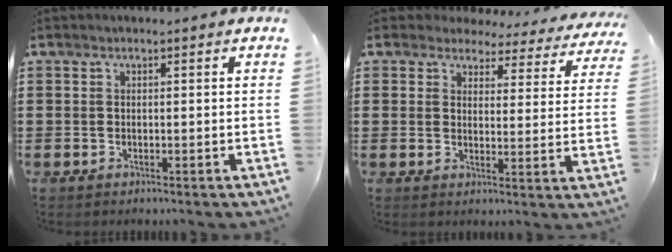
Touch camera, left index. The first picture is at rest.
{"total": 3.7, "force": [3.5, 1.1, 0.7], "torque": [-0.035, -0.017, 0.059]}